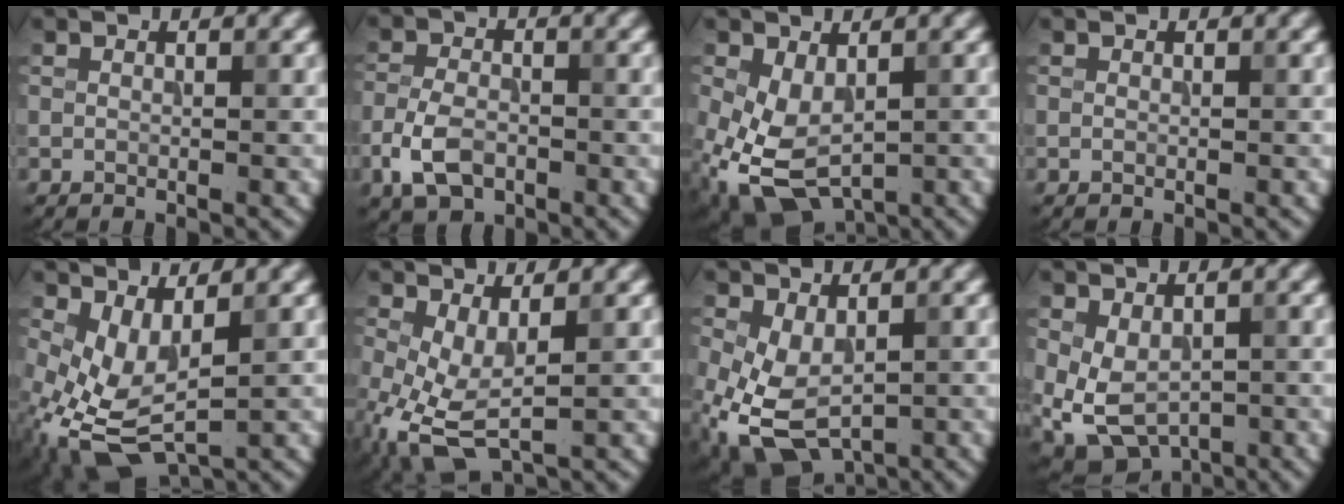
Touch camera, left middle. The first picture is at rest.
{"total": 3.9, "force": [-2.4, 2.2, 2.1], "torque": [-0.048, -0.005, -0.043]}
{"total": 6.6, "force": [-2.4, 3.8, 4.8], "torque": [-0.123, -0.012, -0.030]}
{"total": 0.0}
{"total": 5.0, "force": [-1.0, 2.4, 4.3], "torque": [-0.109, -0.008, -0.008]}
{"total": 4.7, "force": [-1.5, 2.0, 4.0], "torque": [-0.107, -0.011, -0.018]}
{"total": 7.3, "force": [-2.9, 4.1, 5.3], "torque": [-0.136, -0.019, -0.036]}
{"total": 5.9, "force": [-1.3, 3.7, 4.3], "torque": [-0.100, -0.025, -0.001]}